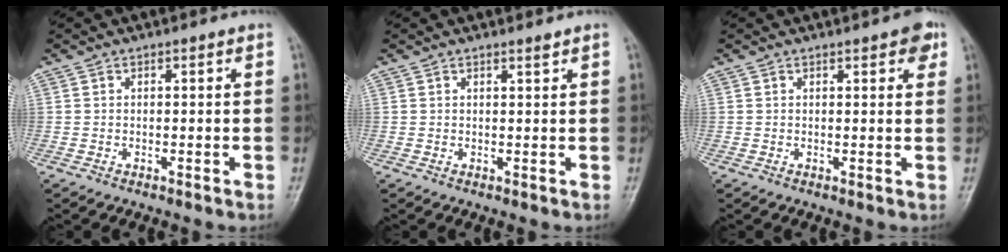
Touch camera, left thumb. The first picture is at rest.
{"total": 0.8, "force": [0.7, 0.0, 0.4], "torque": [-0.006, -0.007, 0.013]}
{"total": 3.6, "force": [2.0, 1.2, 2.7], "torque": [-0.024, -0.004, 0.020]}